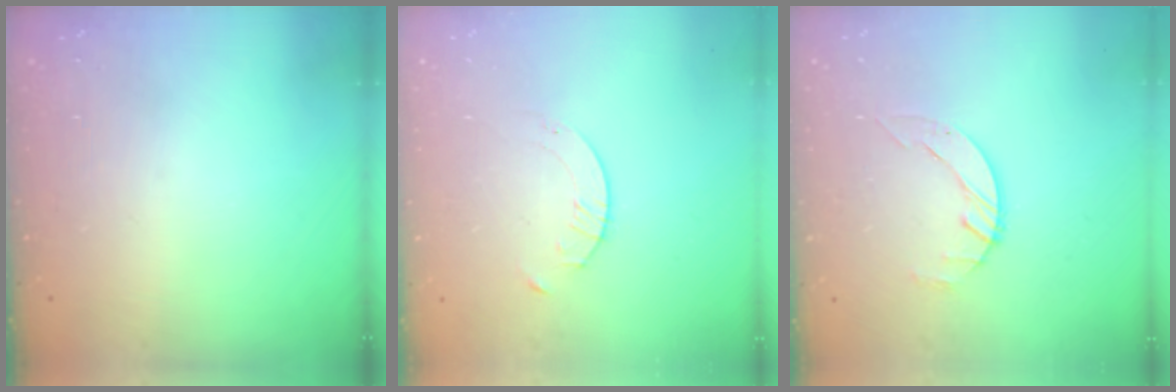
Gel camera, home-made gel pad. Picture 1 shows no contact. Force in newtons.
{"total": 1.6, "press": 1.6, "slide": 0.2}
{"total": 1.4, "press": 1.4, "slide": 0.2}